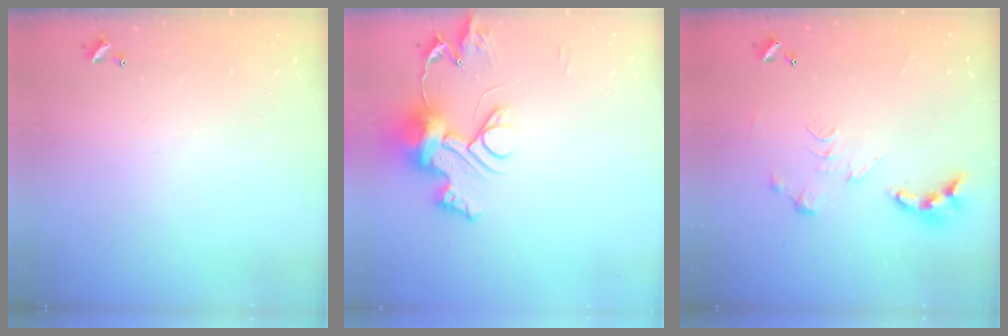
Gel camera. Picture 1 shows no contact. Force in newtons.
{"total": 13.0, "press": 13.0, "slide": 0.8}
{"total": 0.0}